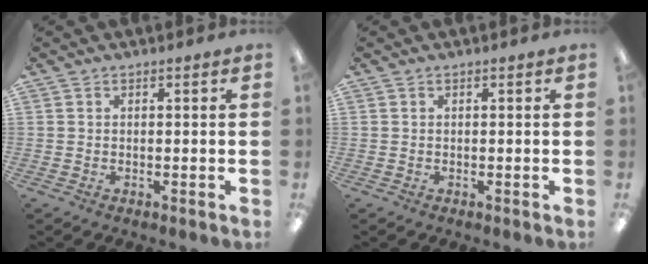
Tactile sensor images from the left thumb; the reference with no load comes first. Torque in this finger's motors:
{"motor_torque": [0.01, 0.01, -0.16, 0.16, 0.00]}